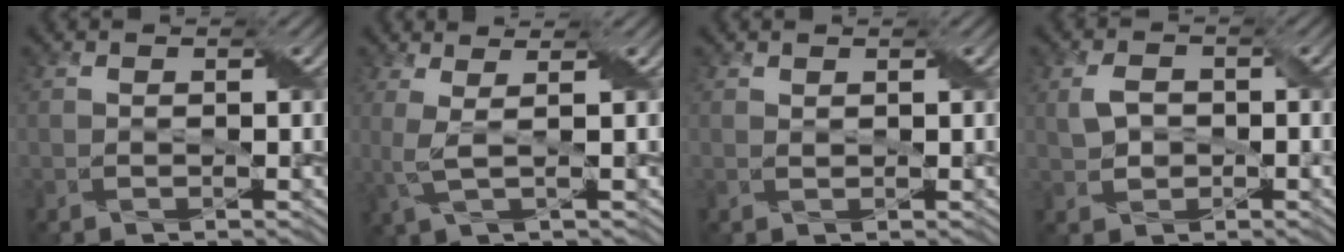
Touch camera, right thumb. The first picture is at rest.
{"total": 3.1, "force": [1.0, 0.6, 2.9], "torque": [-0.064, 0.002, 0.021]}
{"total": 0.6, "force": [0.5, 0.0, -0.2], "torque": [0.002, 0.003, 0.011]}
{"total": 2.7, "force": [0.1, 2.1, 1.7], "torque": [-0.040, 0.003, 0.004]}